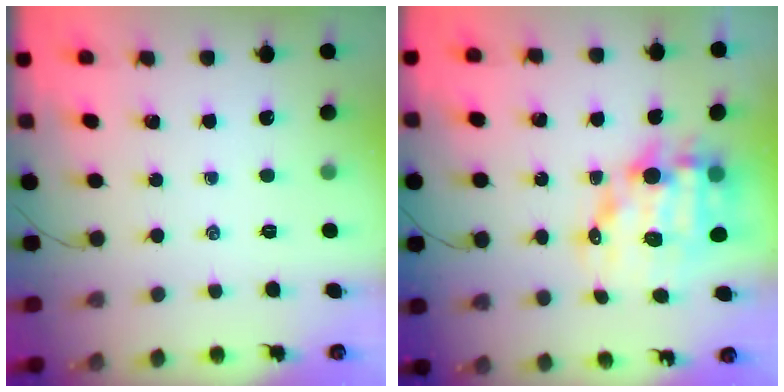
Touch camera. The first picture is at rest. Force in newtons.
{"total": 13.6, "press": 13.2, "slide": 3.3}